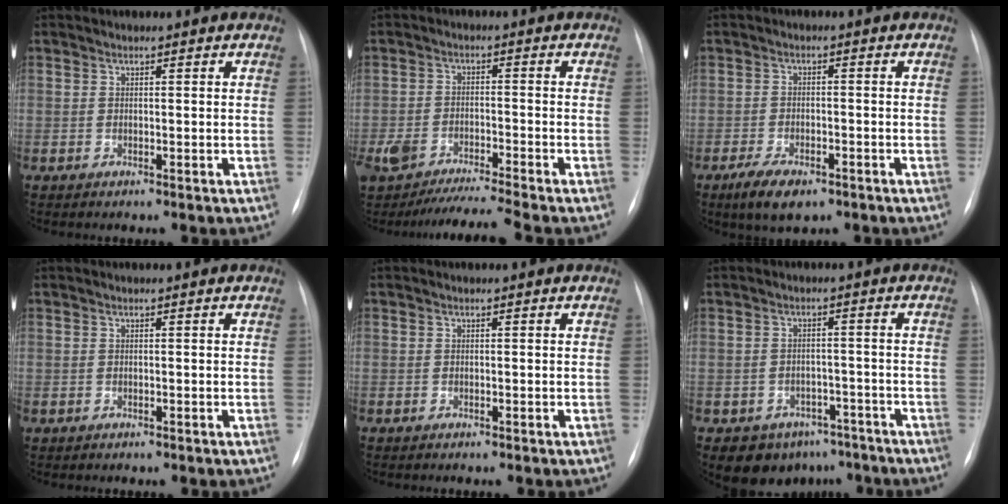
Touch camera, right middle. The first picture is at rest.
{"total": 9.8, "force": [-8.9, -0.1, 4.1], "torque": [-0.078, -0.004, -0.153]}
{"total": 6.0, "force": [-4.0, 2.5, 3.8], "torque": [-0.072, -0.008, -0.063]}
{"total": 0.0}
{"total": 0.0}
{"total": 8.1, "force": [-5.8, 5.5, 1.5], "torque": [-0.006, 0.018, -0.073]}